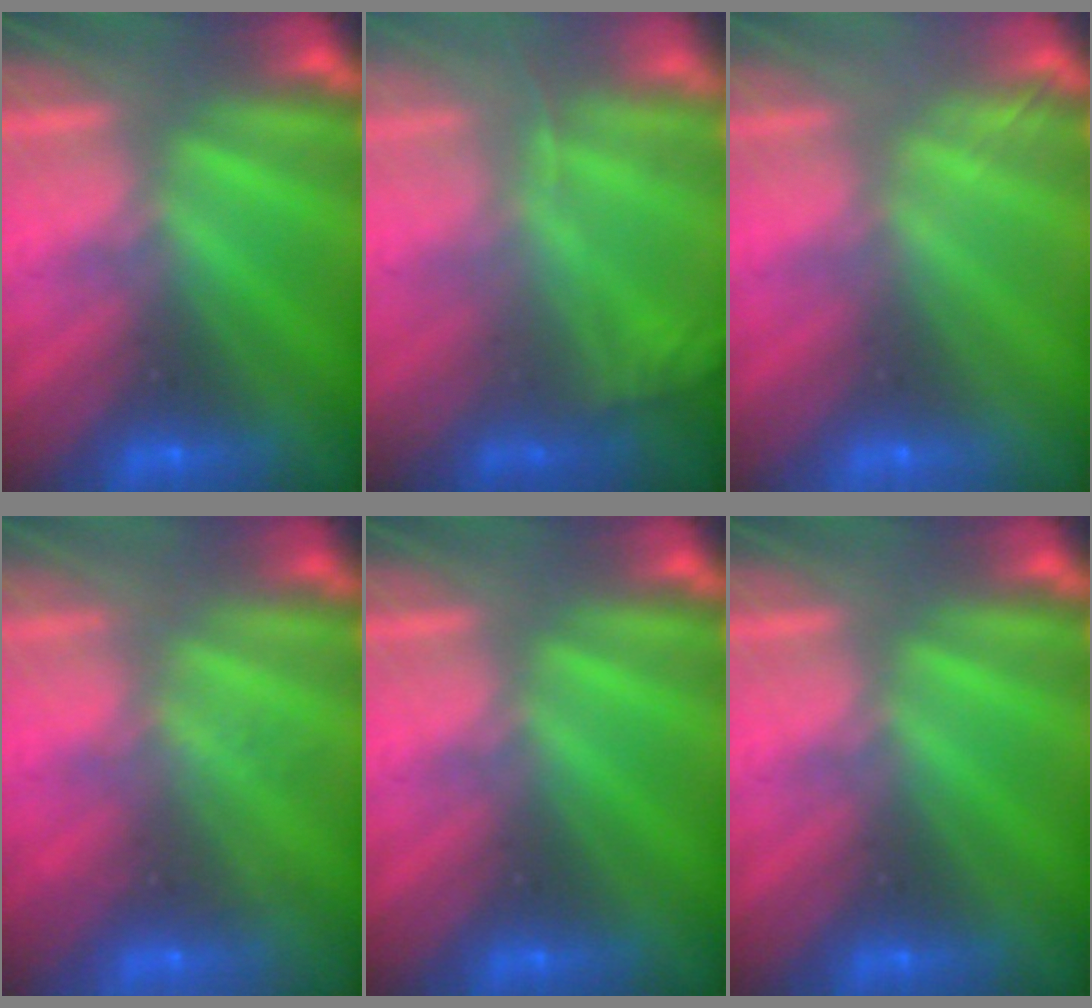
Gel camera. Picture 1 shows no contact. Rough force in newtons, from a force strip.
{"total": 1.1}
{"total": 2.1}
{"total": 2.1}
{"total": 0.0}
{"total": 0.0}